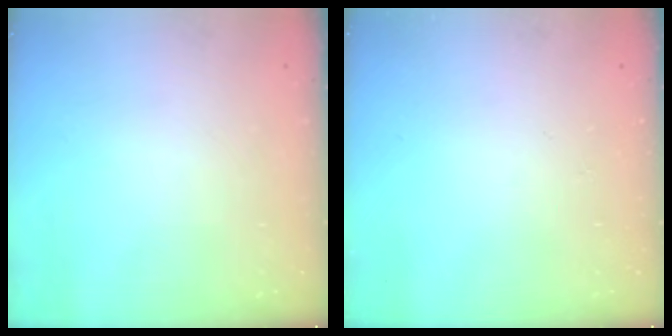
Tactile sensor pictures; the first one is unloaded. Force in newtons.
{"total": 0.0}